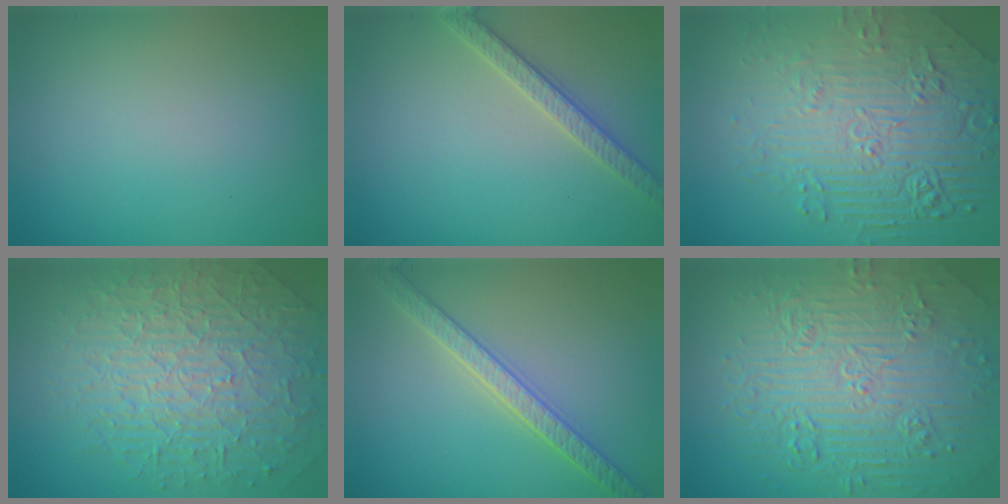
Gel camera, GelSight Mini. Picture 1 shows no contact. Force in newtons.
{"total": 2.6, "press": 2.5, "slide": 0.5}
{"total": 8.9, "press": 6.1, "slide": 6.5}
{"total": 10.0, "press": 6.5, "slide": 7.7}
{"total": 3.8, "press": 3.7, "slide": 0.9}
{"total": 11.2, "press": 7.4, "slide": 8.4}